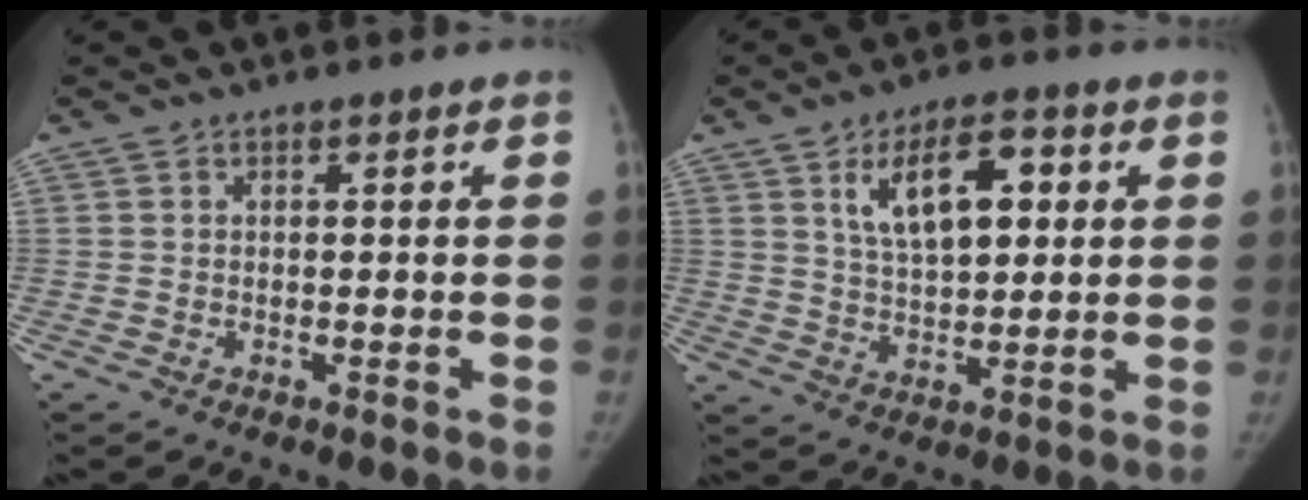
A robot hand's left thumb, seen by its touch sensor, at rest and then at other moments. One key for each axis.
{"total": 11.7, "fx": 3.9, "fy": 5.8, "fz": 9.3, "tx": -0.128, "ty": -0.008, "tz": 0.069}